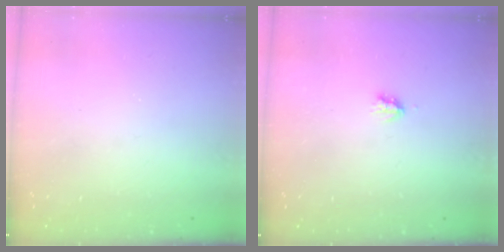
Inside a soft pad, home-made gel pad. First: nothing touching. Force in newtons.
{"total": 1.9, "press": 1.8, "slide": 0.4}